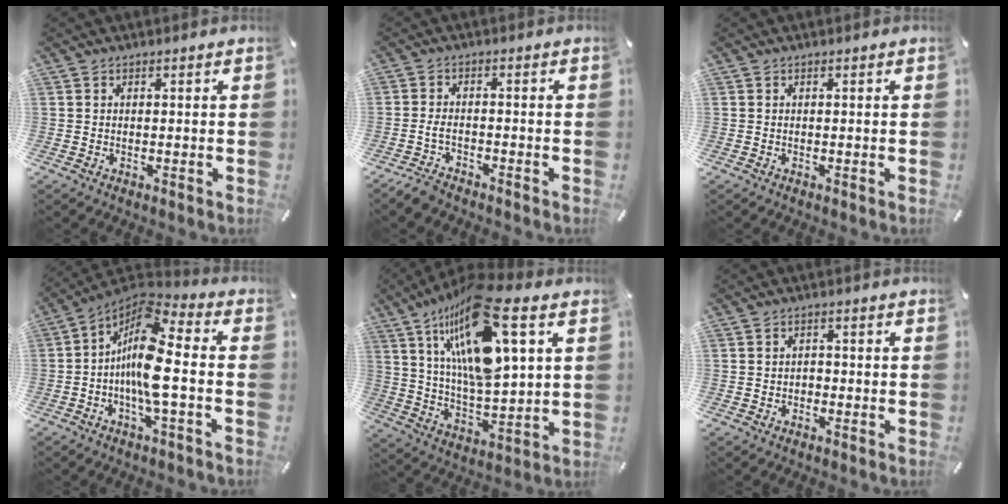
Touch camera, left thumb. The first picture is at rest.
{"total": 3.3, "force": [-2.4, 1.1, 1.9], "torque": [-0.048, 0.010, -0.050]}
{"total": 0.0}
{"total": 14.0, "force": [-2.6, 4.6, 13.0], "torque": [-0.275, -0.015, -0.054]}
{"total": 22.5, "force": [10.9, 7.6, 18.2], "torque": [-0.349, -0.047, 0.170]}
{"total": 1.4, "force": [-0.6, 1.0, 0.8], "torque": [-0.019, 0.004, -0.015]}